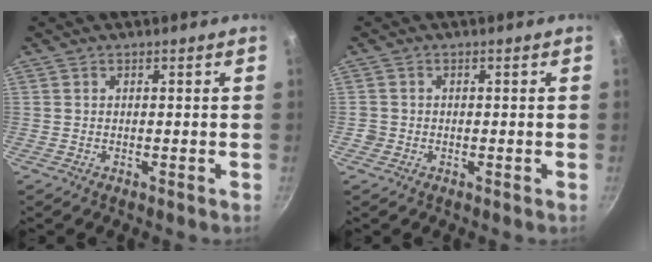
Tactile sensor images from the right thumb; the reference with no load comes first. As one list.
[{"total": 1.4, "force": [-0.5, 1.3, 0.3], "torque": [-0.004, 0.002, -0.009]}]